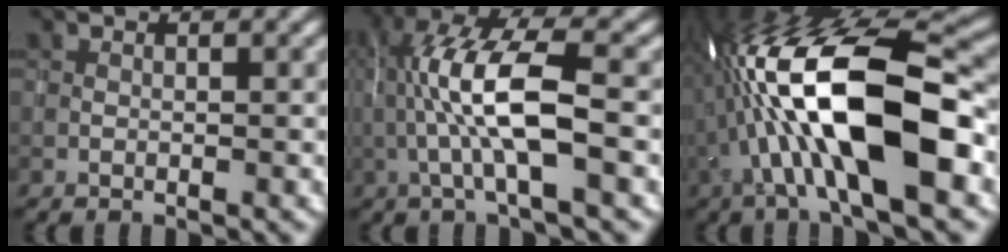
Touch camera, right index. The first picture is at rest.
{"total": 7.6, "force": [-0.6, 1.8, 7.3], "torque": [-0.154, 0.012, -0.013]}
{"total": 14.2, "force": [-1.8, 4.8, 13.2], "torque": [-0.248, 0.022, -0.034]}